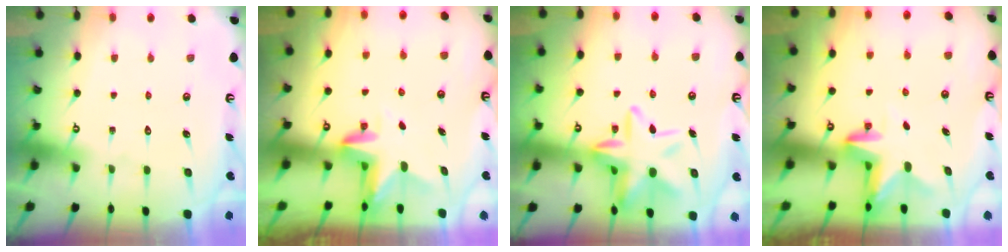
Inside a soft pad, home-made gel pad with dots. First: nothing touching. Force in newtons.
{"total": 3.0, "press": 3.0, "slide": 0.2}
{"total": 14.7, "press": 14.7, "slide": 1.2}
{"total": 3.0, "press": 3.0, "slide": 0.3}